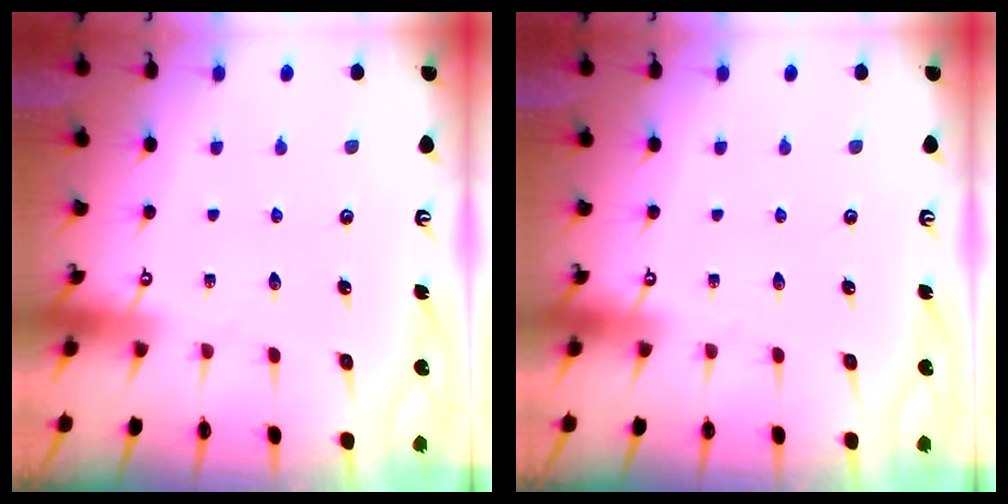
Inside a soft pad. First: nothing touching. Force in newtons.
{"total": 0.0}